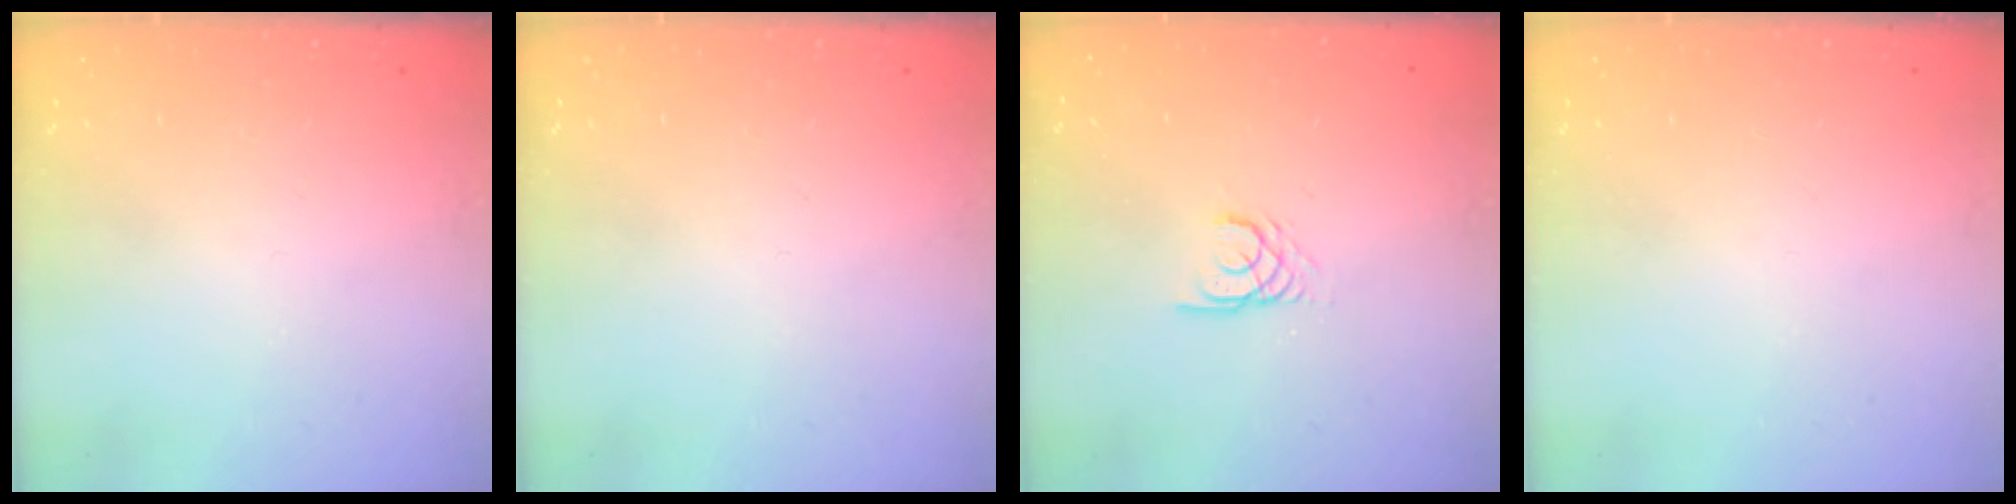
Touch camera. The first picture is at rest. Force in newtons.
{"total": 0.0}
{"total": 2.2, "press": 2.2, "slide": 0.1}
{"total": 0.0}